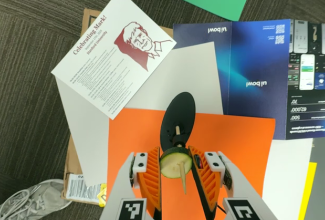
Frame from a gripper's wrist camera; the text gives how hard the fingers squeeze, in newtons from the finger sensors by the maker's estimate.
{"total": 11.6, "left": 11.9, "right": 11.3}